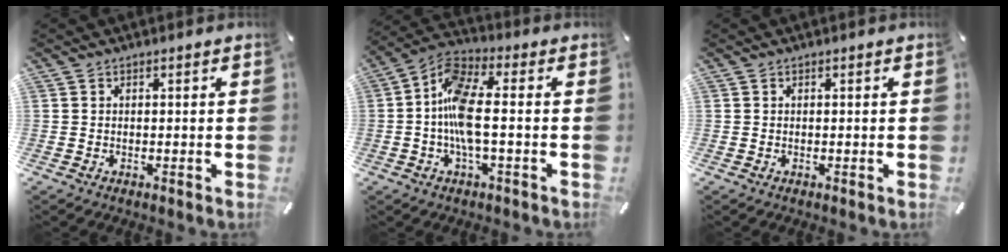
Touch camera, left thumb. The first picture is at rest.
{"total": 10.6, "force": [-1.5, 4.2, 9.6], "torque": [-0.210, -0.004, -0.032]}
{"total": 0.0}